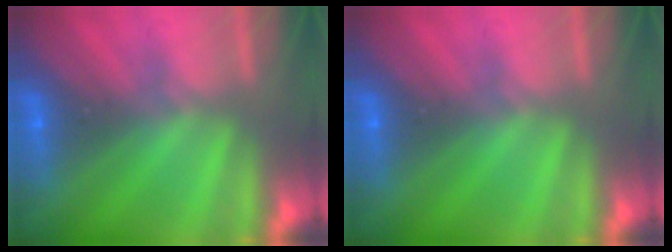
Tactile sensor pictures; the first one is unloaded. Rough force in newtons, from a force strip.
{"total": 0.0}